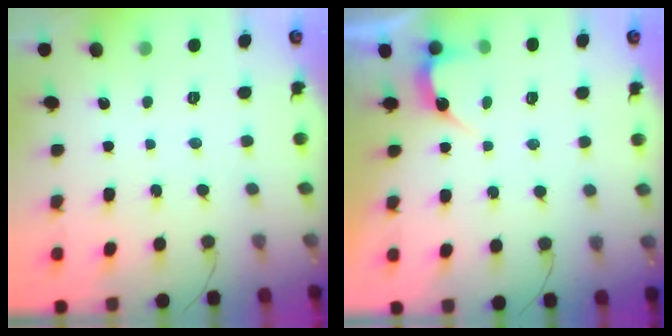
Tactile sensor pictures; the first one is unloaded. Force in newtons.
{"total": 4.1, "press": 4.1, "slide": 0.3}